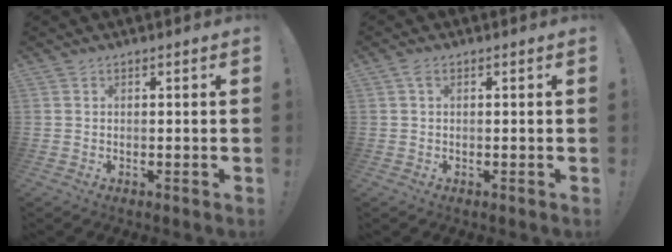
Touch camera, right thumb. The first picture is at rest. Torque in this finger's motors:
{"motor_torque": [0.44, 0.10, 0.51, -0.37, -0.03]}